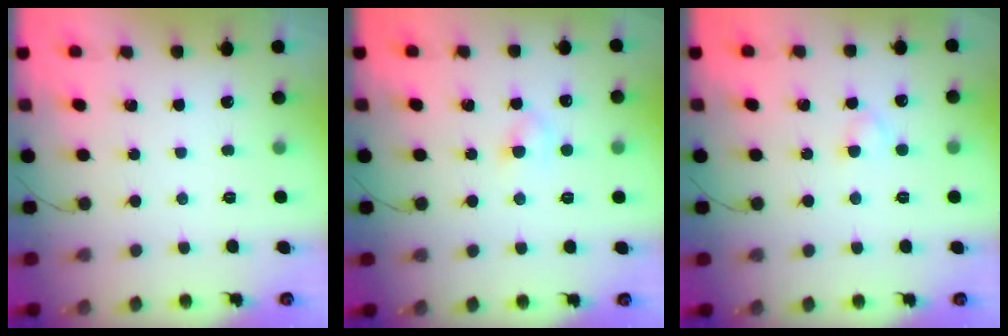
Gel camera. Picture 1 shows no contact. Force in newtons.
{"total": 3.1, "press": 2.9, "slide": 1.1}
{"total": 2.7, "press": 2.5, "slide": 1.1}